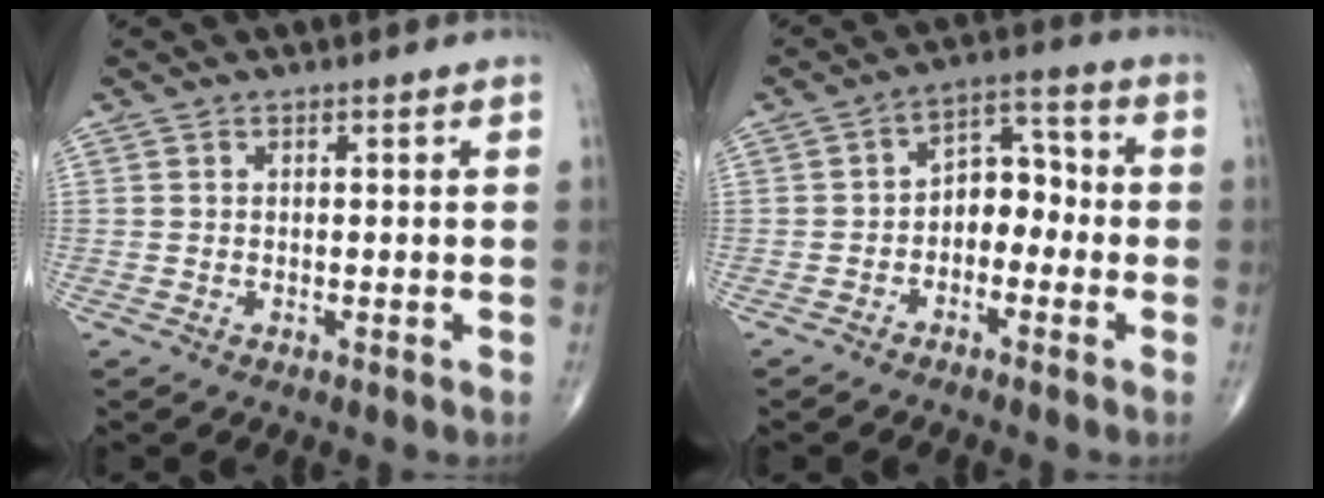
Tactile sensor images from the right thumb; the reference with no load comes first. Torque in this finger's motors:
{"motor_torque": [0.04, 0.10, 0.32, 0.18, 0.04]}